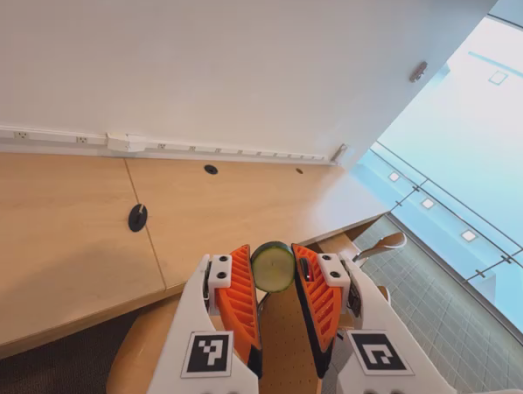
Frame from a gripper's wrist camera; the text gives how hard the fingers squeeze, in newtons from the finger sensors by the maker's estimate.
{"total": 9.0, "left": 9.1, "right": 8.8}